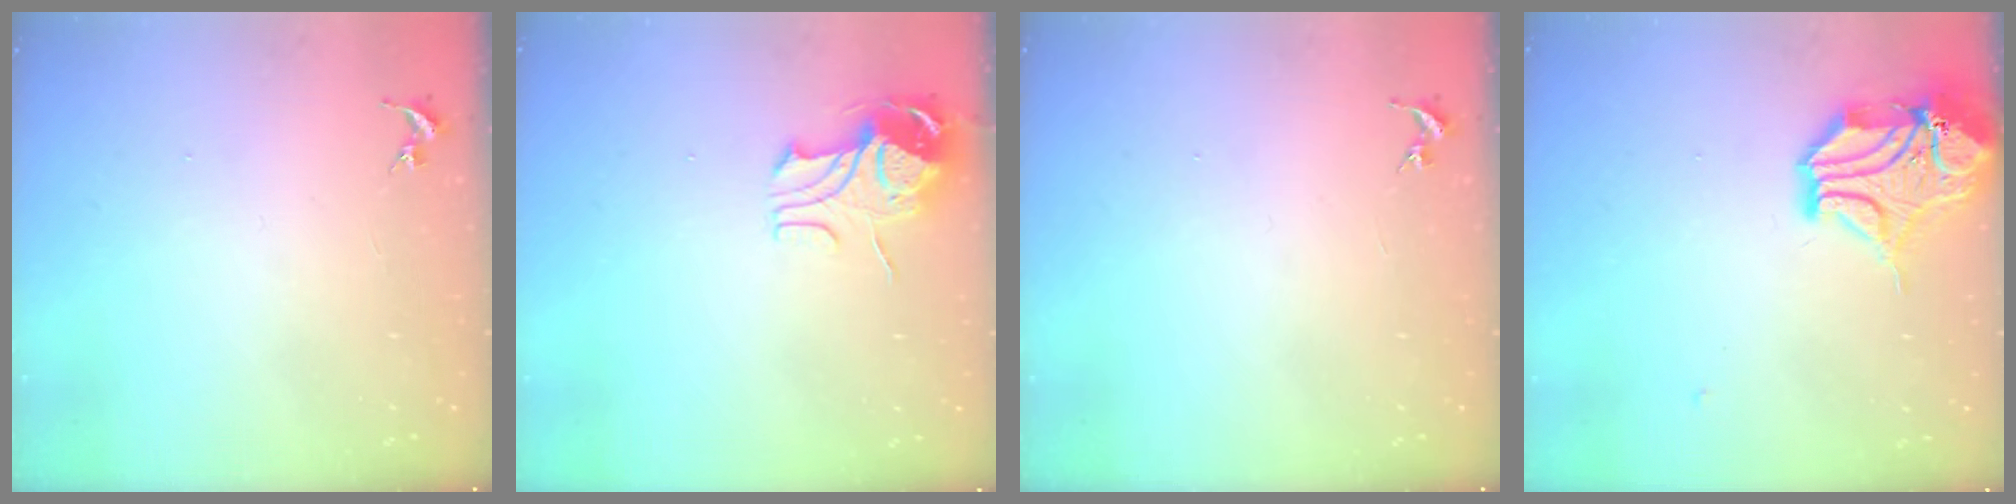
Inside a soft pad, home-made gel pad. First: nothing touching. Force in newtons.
{"total": 9.8, "press": 9.7, "slide": 1.1}
{"total": 0.0}
{"total": 13.3, "press": 13.2, "slide": 1.9}